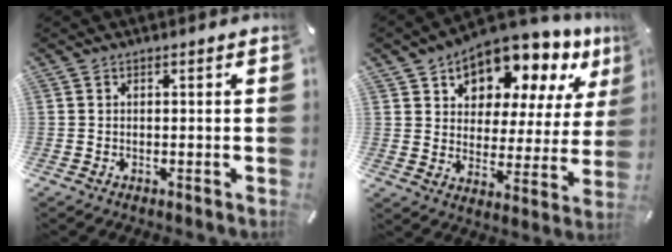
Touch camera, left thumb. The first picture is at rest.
{"total": 11.3, "force": [9.7, 5.5, 1.9], "torque": [-0.043, -0.095, 0.170]}